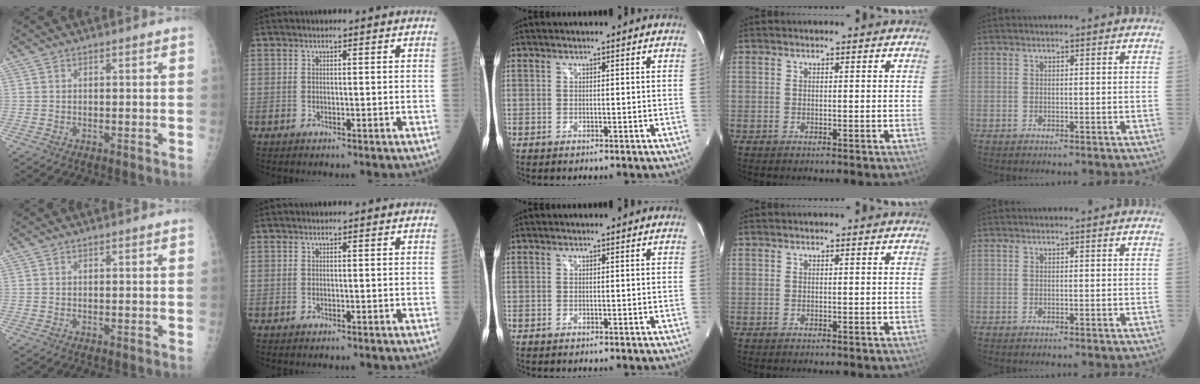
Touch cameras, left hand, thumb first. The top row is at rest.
{}